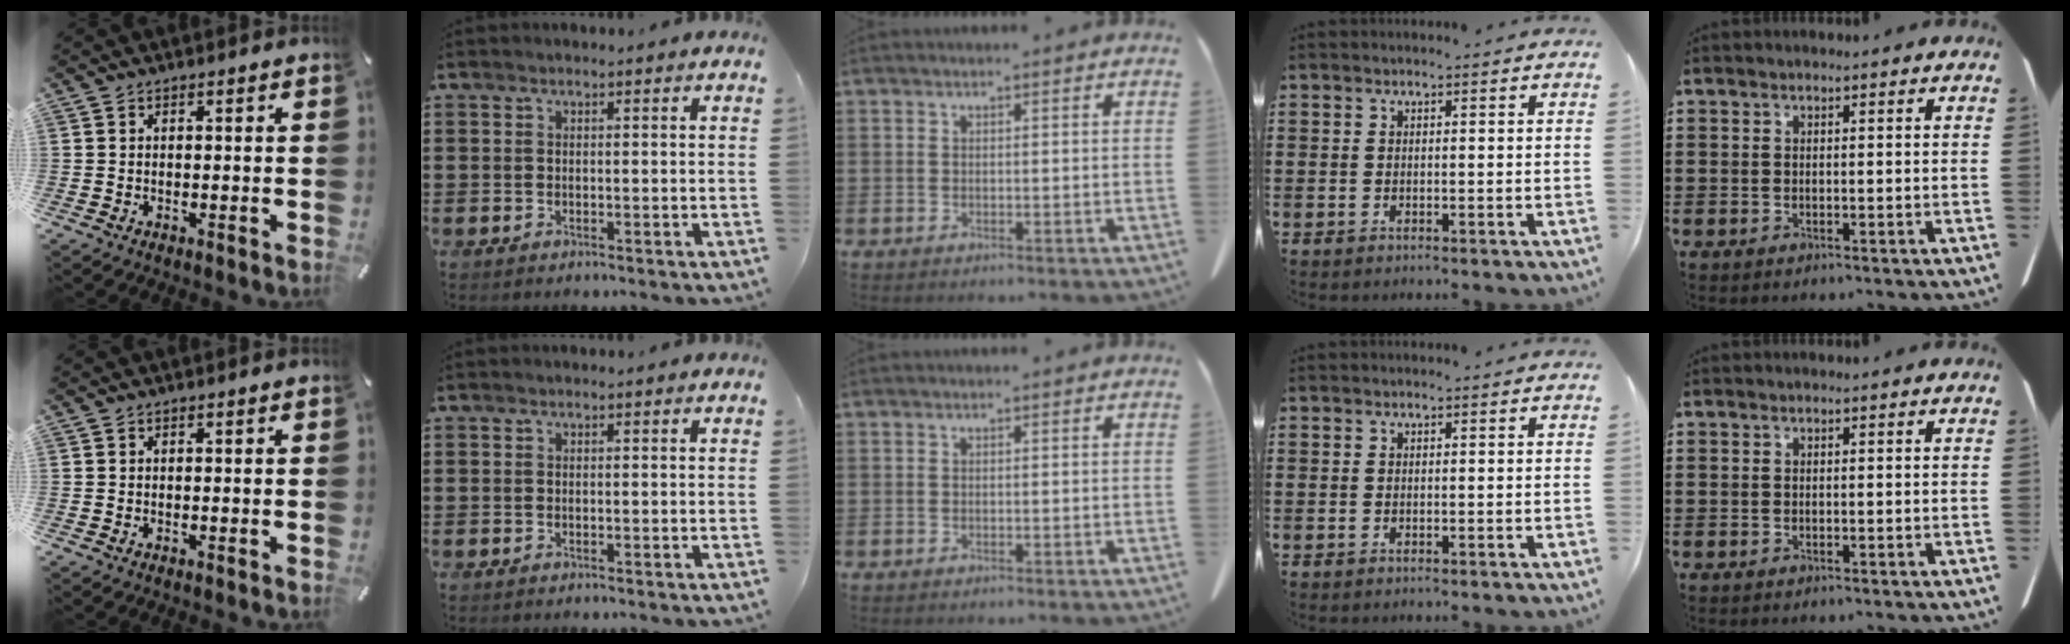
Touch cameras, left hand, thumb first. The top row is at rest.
{}